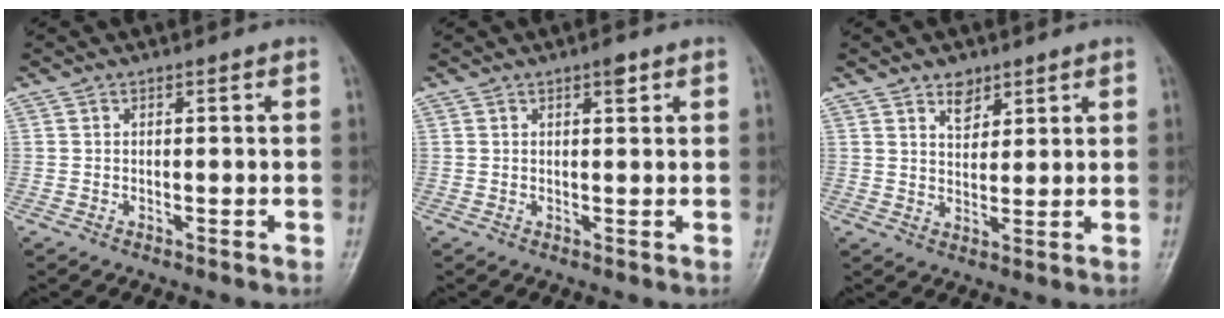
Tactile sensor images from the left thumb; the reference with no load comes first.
{"total": 1.8, "force": [1.0, 0.6, 1.3], "torque": [-0.015, -0.003, 0.014]}
{"total": 4.1, "force": [2.8, 2.6, 1.7], "torque": [-0.007, -0.020, 0.049]}